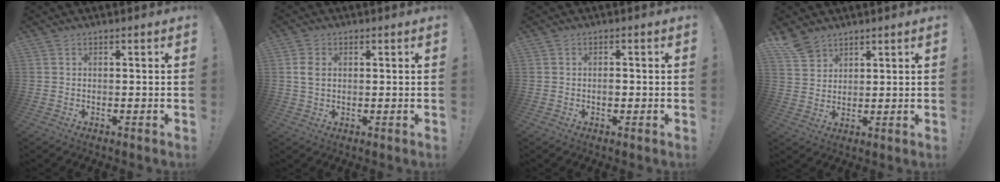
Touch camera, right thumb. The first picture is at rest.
{"total": 3.3, "force": [0.7, 2.3, 2.3], "torque": [-0.050, 0.002, 0.013]}
{"total": 1.7, "force": [-0.7, 0.9, 1.2], "torque": [-0.015, 0.002, -0.015]}
{"total": 5.8, "force": [4.8, 3.0, 1.6], "torque": [-0.028, -0.032, 0.092]}